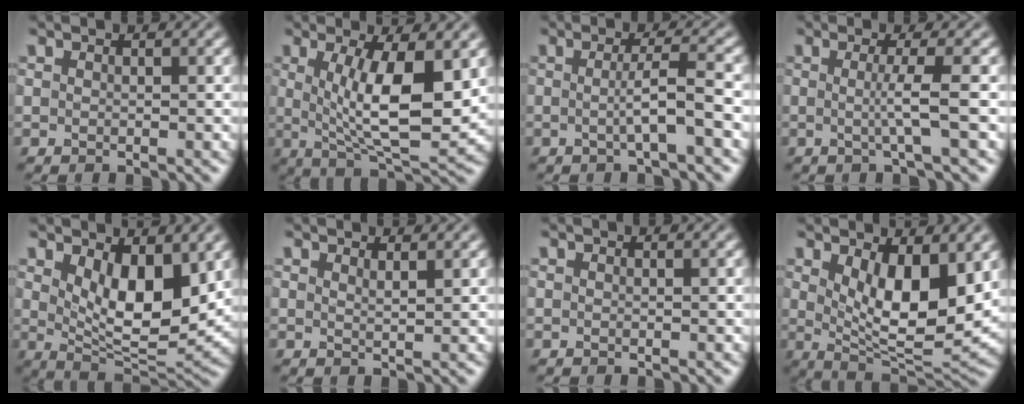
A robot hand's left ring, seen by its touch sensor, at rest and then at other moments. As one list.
[{"total": 8.6, "force": [1.3, 2.6, 8.2], "torque": [-0.137, -0.018, 0.030]}, {"total": 3.1, "force": [-0.5, 0.3, 3.1], "torque": [-0.052, 0.003, -0.015]}, {"total": 2.8, "force": [-0.1, 0.3, 2.8], "torque": [-0.052, -0.006, -0.010]}, {"total": 7.3, "force": [2.2, 3.2, 6.2], "torque": [-0.104, -0.022, 0.043]}, {"total": 1.1, "force": [0.9, 0.2, 0.5], "torque": [-0.004, 0.000, 0.015]}, {"total": 0.0}, {"total": 8.1, "force": [2.0, 3.2, 7.2], "torque": [-0.123, -0.023, 0.042]}]